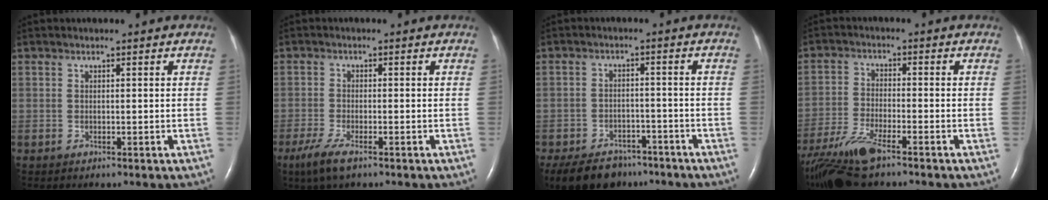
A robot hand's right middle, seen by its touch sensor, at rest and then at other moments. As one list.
[{"total": 4.6, "force": [-2.9, 0.9, 3.4], "torque": [-0.081, -0.013, -0.054]}, {"total": 11.9, "force": [-9.0, 6.6, 4.0], "torque": [-0.090, -0.005, -0.129]}, {"total": 11.2, "force": [-8.3, 2.1, 7.2], "torque": [-0.152, -0.025, -0.154]}]